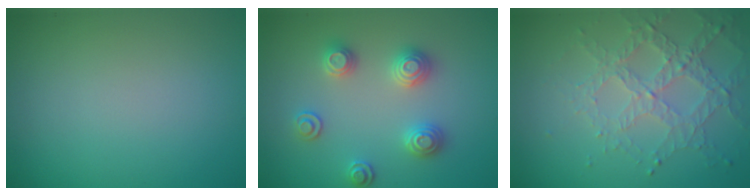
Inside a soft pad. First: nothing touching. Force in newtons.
{"total": 2.9, "press": 2.8, "slide": 0.8}
{"total": 3.1, "press": 2.9, "slide": 1.1}